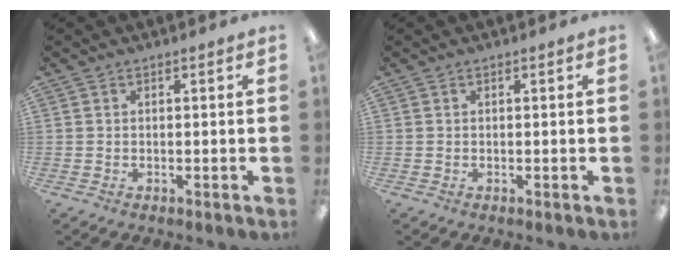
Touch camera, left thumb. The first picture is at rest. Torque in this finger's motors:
{"motor_torque": [0.04, 0.00, 0.24, -0.06, -0.02]}